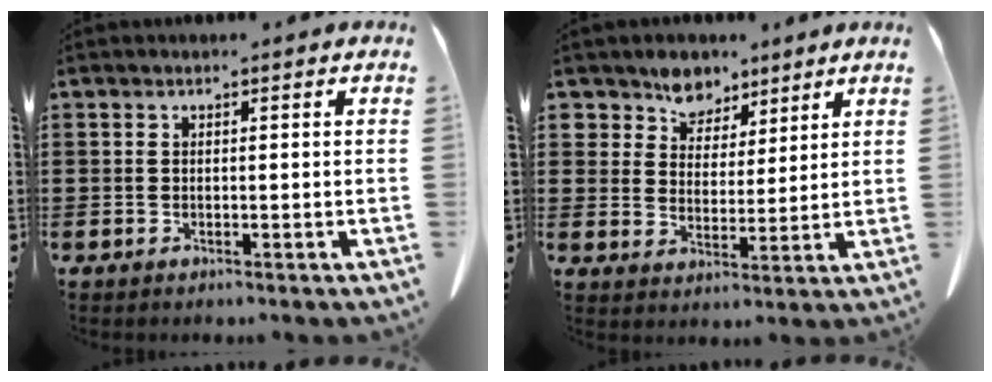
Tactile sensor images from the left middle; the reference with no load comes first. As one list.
[{"total": 6.1, "force": [5.0, 3.4, 0.3], "torque": [-0.042, -0.020, 0.093]}]